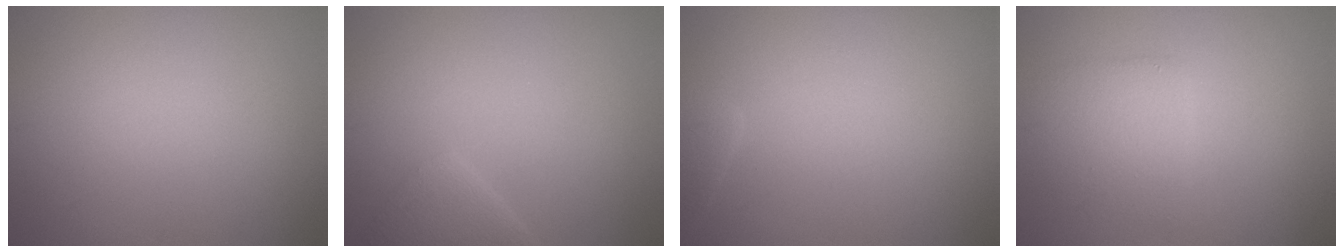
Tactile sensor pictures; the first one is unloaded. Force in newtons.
{"total": 2.9, "press": 2.9, "slide": 0.3}
{"total": 1.5, "press": 1.5, "slide": 0.1}
{"total": 2.9, "press": 2.9, "slide": 0.3}